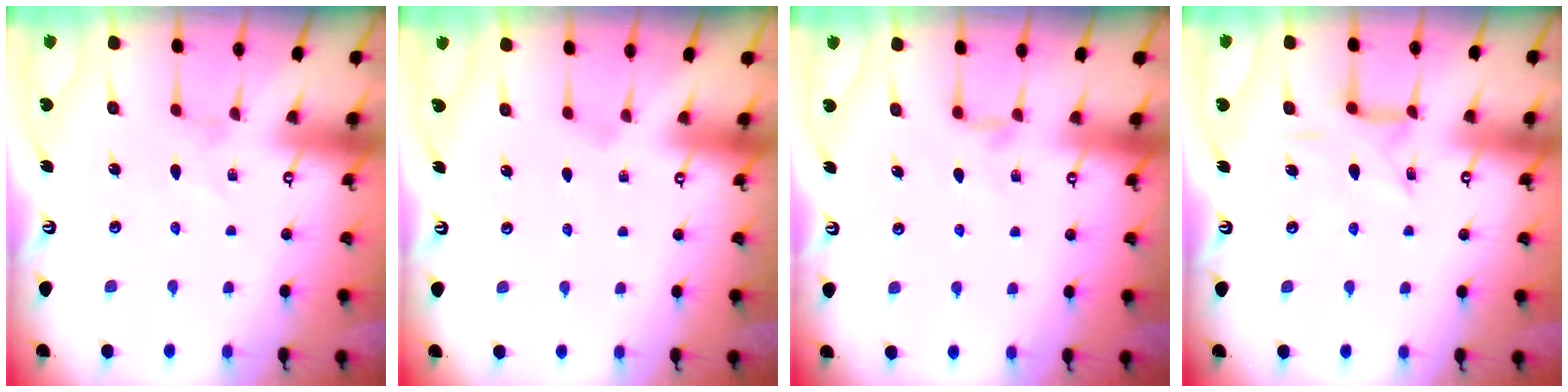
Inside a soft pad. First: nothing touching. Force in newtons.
{"total": 0.6, "press": 0.5, "slide": 0.2}
{"total": 3.8, "press": 3.7, "slide": 0.6}
{"total": 7.9, "press": 7.9, "slide": 0.5}